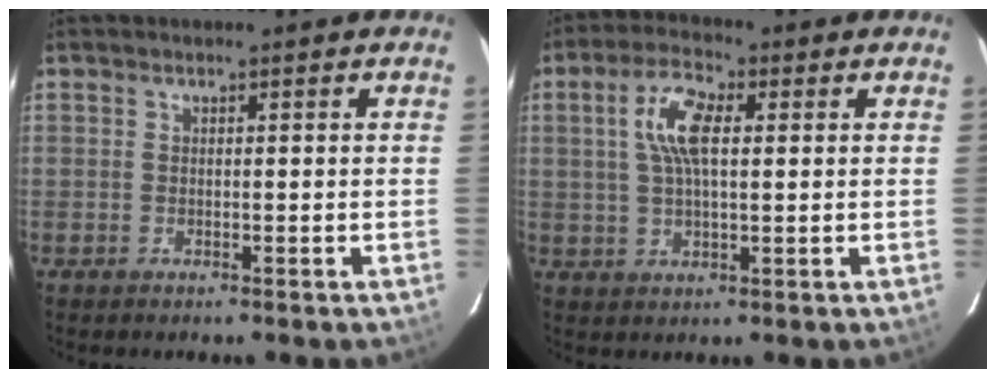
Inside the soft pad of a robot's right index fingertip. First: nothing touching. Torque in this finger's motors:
{"motor_torque": [0.44, -0.02, 0.48, 0.11]}